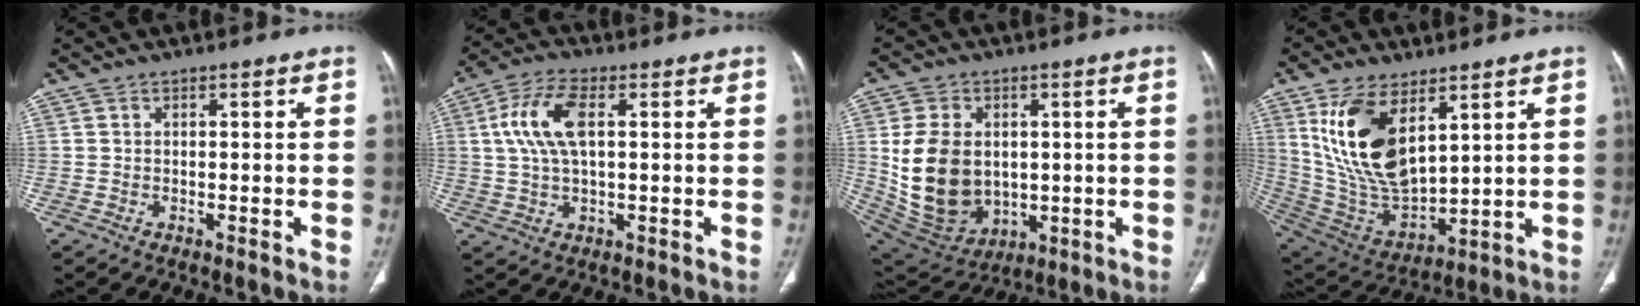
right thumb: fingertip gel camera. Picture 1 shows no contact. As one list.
[{"total": 9.9, "force": [2.0, 4.7, 8.5], "torque": [-0.183, 0.014, 0.037]}, {"total": 16.7, "force": [1.0, 12.4, 11.1], "torque": [-0.183, -0.010, 0.049]}, {"total": 18.3, "force": [7.7, 9.1, 13.9], "torque": [-0.249, -0.032, 0.167]}]